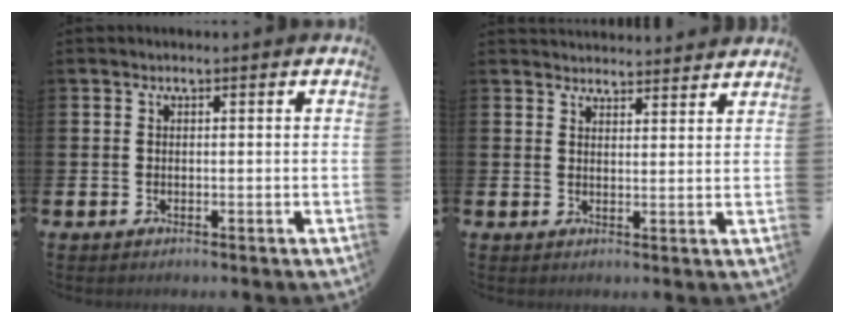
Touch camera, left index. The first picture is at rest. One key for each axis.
{"total": 3.5, "fx": 3.5, "fy": 0.2, "fz": -0.2, "tx": -0.004, "ty": -0.020, "tz": 0.063}